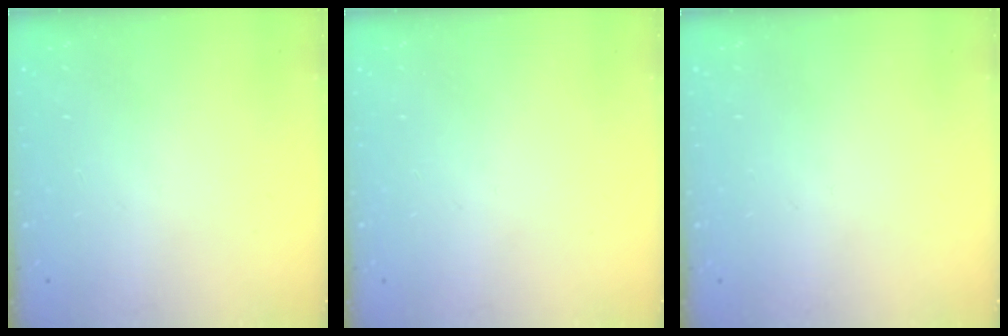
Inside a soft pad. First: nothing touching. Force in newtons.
{"total": 0.0}
{"total": 0.0}